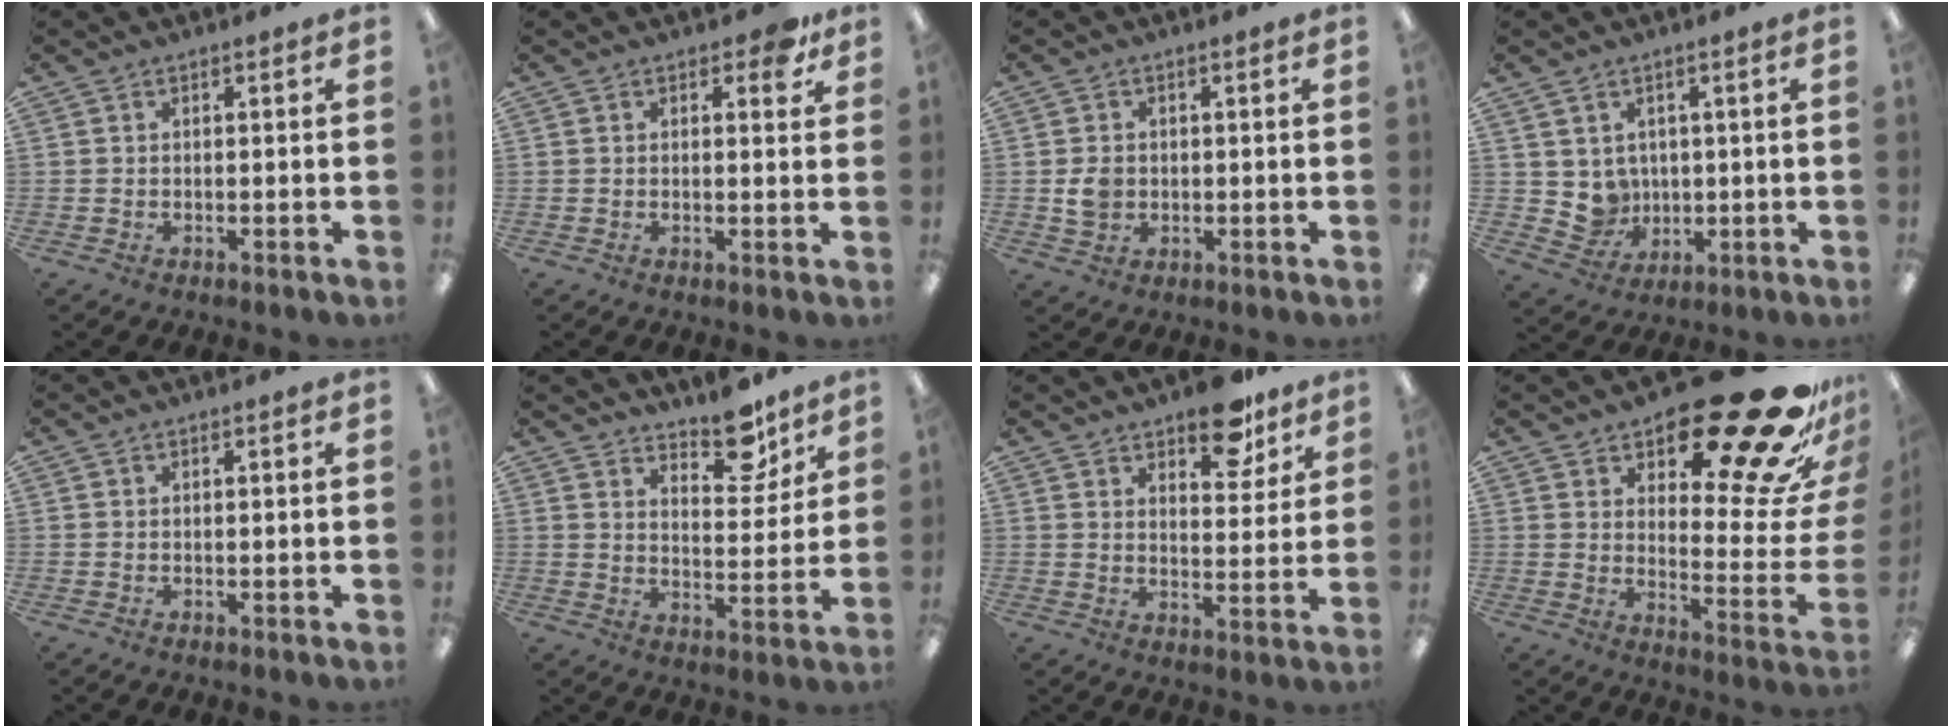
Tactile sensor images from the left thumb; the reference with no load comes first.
{"total": 4.2, "force": [2.5, 2.0, 2.7], "torque": [-0.027, -0.004, 0.038]}
{"total": 3.9, "force": [0.0, 3.4, 1.9], "torque": [-0.020, 0.002, -0.002]}
{"total": 5.8, "force": [2.2, 5.4, 0.3], "torque": [-0.012, -0.017, 0.049]}
{"total": 0.0}
{"total": 9.8, "force": [8.2, 3.9, 3.7], "torque": [-0.034, -0.061, 0.144]}
{"total": 10.9, "force": [8.3, 4.7, 5.2], "torque": [-0.053, -0.049, 0.143]}
{"total": 27.8, "force": [18.5, 9.8, 18.3], "torque": [-0.200, -0.139, 0.307]}